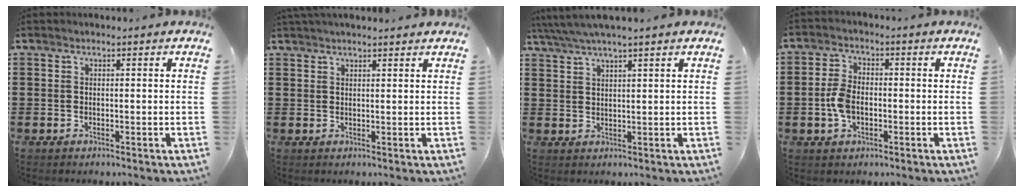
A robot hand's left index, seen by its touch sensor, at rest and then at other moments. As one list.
[{"total": 1.5, "force": [1.5, 0.2, 0.4], "torque": [-0.010, 0.002, 0.028]}, {"total": 3.5, "force": [2.9, -0.3, 1.9], "torque": [-0.044, -0.005, 0.052]}, {"total": 5.0, "force": [-1.0, 3.0, 3.9], "torque": [-0.099, -0.003, -0.024]}]